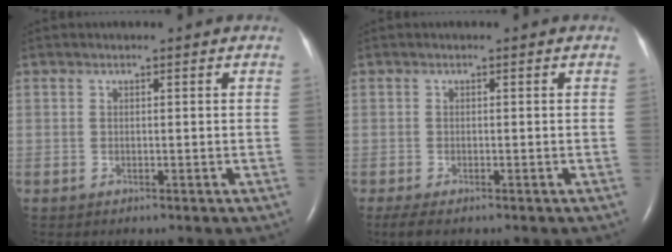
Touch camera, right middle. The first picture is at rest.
{"total": 3.0, "force": [-2.1, 0.9, 1.9], "torque": [-0.037, -0.010, -0.030]}